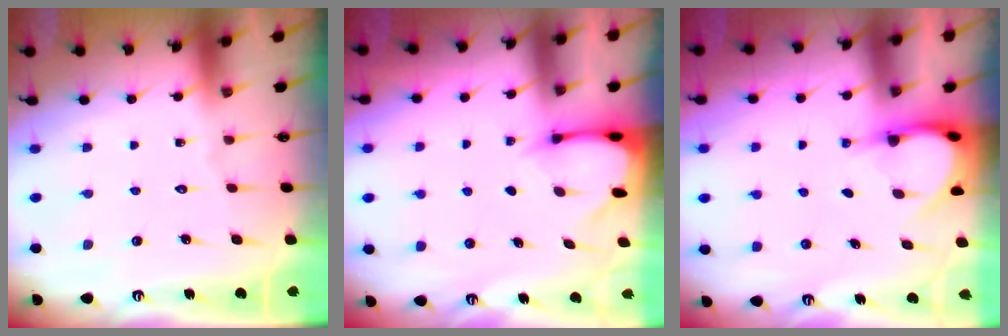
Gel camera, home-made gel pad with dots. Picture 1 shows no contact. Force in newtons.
{"total": 2.6, "press": 2.5, "slide": 0.3}
{"total": 3.9, "press": 3.9, "slide": 0.3}